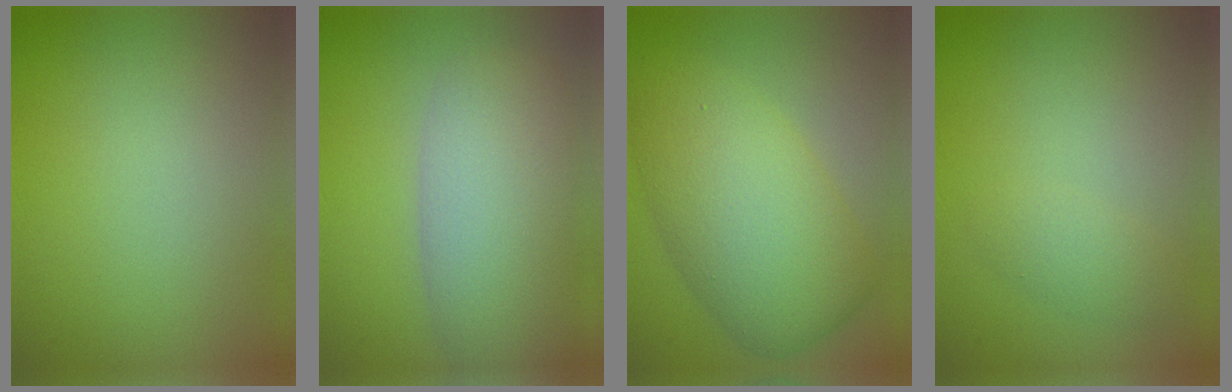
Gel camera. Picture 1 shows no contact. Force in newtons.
{"total": 7.6, "press": 7.6, "slide": 0.4}
{"total": 8.3, "press": 8.3, "slide": 0.2}
{"total": 1.6, "press": 1.6, "slide": 0.1}